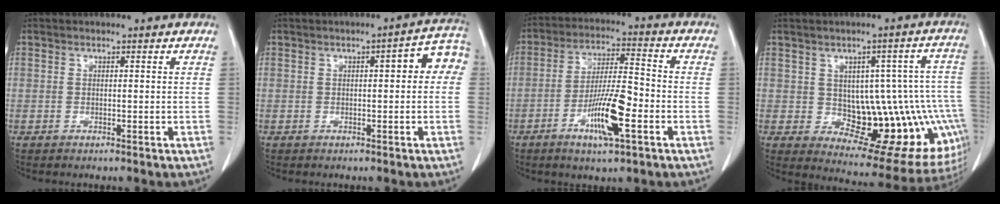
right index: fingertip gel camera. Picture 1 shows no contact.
{"total": 5.5, "force": [0.9, 1.6, 5.2], "torque": [-0.057, 0.027, 0.004]}
{"total": 10.8, "force": [-4.2, 1.7, 9.8], "torque": [-0.180, -0.005, -0.076]}
{"total": 17.4, "force": [-2.6, 8.1, 15.2], "torque": [-0.123, 0.035, -0.010]}